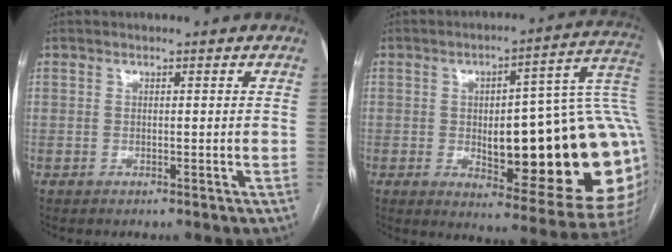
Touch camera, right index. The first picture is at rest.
{"total": 27.9, "force": [-0.4, 6.5, 27.2], "torque": [-0.267, 0.030, 0.008]}